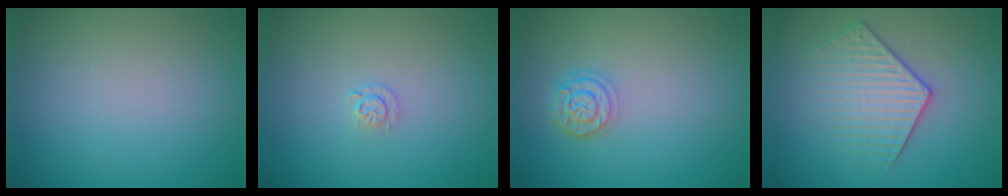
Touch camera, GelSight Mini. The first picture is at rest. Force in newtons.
{"total": 0.9, "press": 0.6, "slide": 0.6}
{"total": 2.5, "press": 2.1, "slide": 1.4}
{"total": 3.5, "press": 3.1, "slide": 1.8}